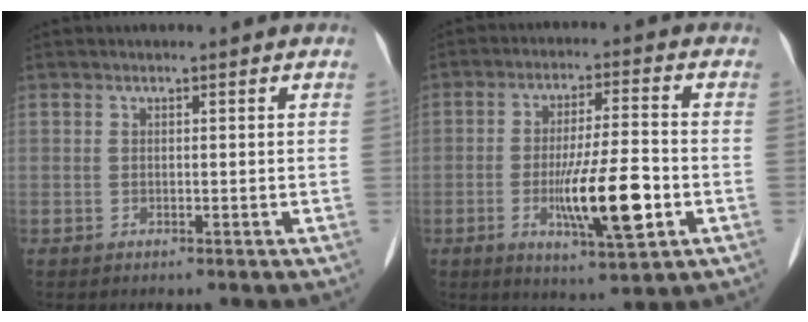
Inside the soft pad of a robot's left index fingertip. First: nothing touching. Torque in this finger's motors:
{"motor_torque": [1.82, 0.32, 0.84, 0.21]}